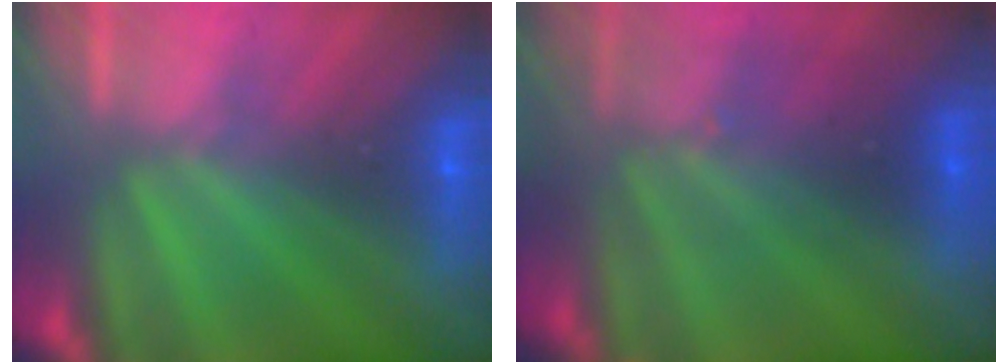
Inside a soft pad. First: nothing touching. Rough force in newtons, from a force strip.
{"total": 2.9}